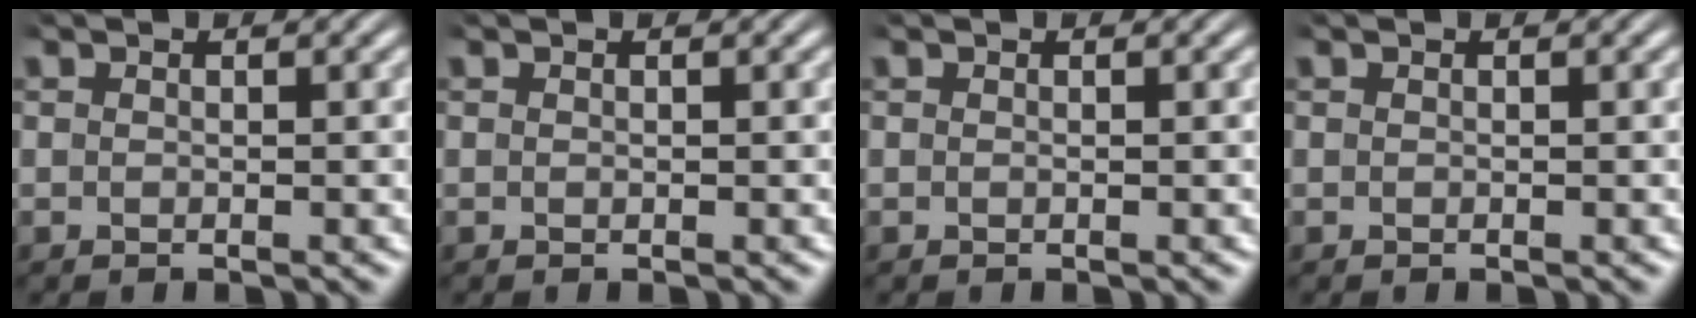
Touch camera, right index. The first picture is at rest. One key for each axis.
{"total": 0.0}
{"total": 0.0}
{"total": 0.0}